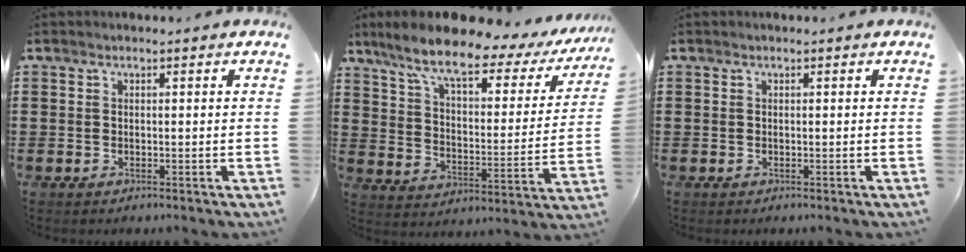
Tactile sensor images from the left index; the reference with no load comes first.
{"total": 10.2, "force": [7.5, 1.8, 6.7], "torque": [-0.157, -0.036, 0.124]}
{"total": 0.0}